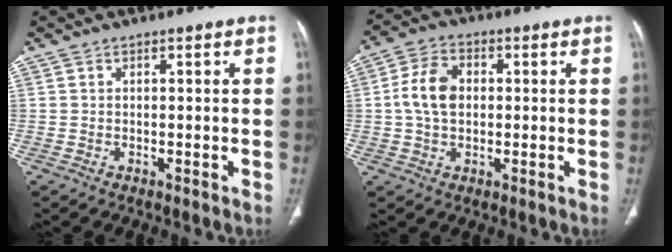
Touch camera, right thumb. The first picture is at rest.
{"total": 8.1, "force": [0.5, 5.6, 5.8], "torque": [-0.105, 0.014, 0.004]}